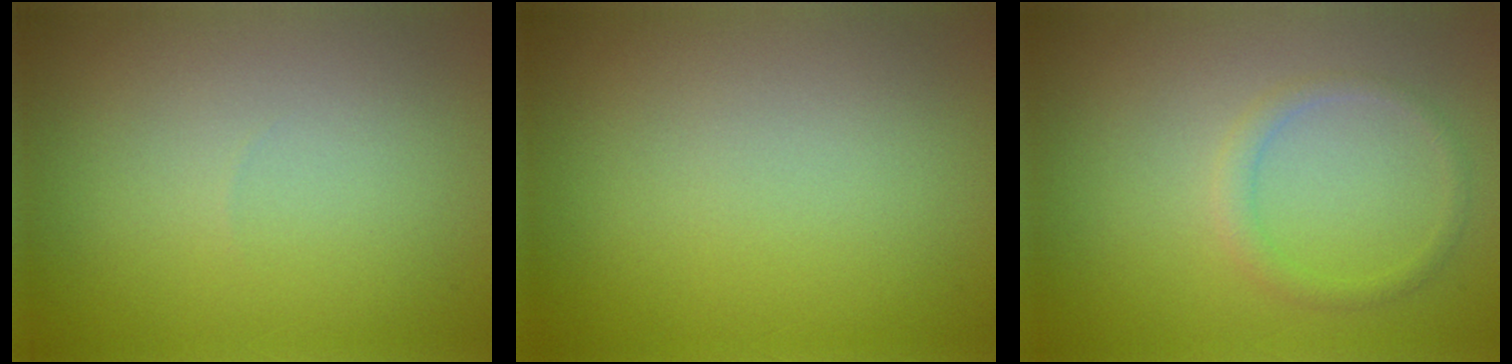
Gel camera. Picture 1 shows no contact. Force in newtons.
{"total": 0.0}
{"total": 1.4, "press": 1.4, "slide": 0.1}